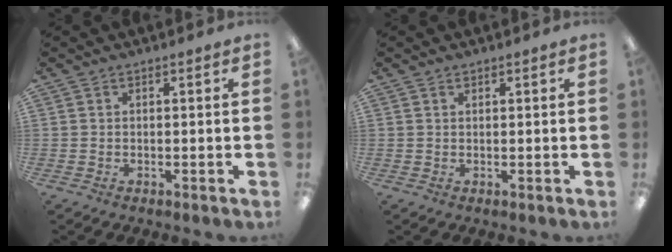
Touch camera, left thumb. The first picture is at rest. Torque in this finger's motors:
{"motor_torque": [-0.06, 0.02, -0.06, -0.18, -0.02]}